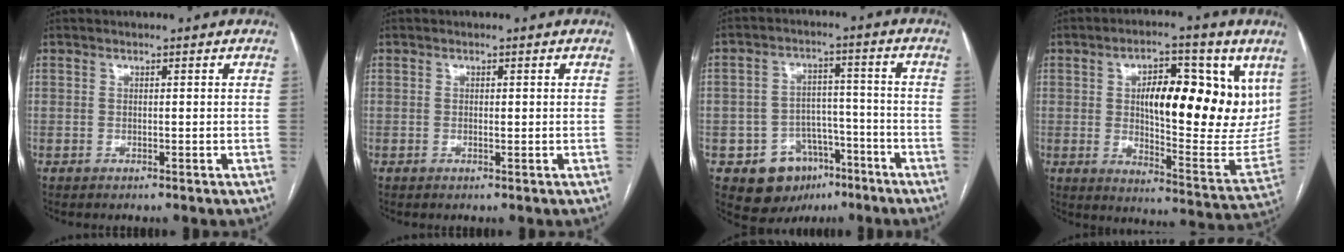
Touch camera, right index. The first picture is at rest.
{"total": 0.7, "force": [0.0, 0.2, 0.6], "torque": [-0.010, -0.001, 0.000]}
{"total": 9.5, "force": [-4.9, 7.5, 3.1], "torque": [-0.047, 0.027, -0.064]}
{"total": 21.3, "force": [6.6, 7.2, 19.0], "torque": [-0.264, 0.014, 0.107]}